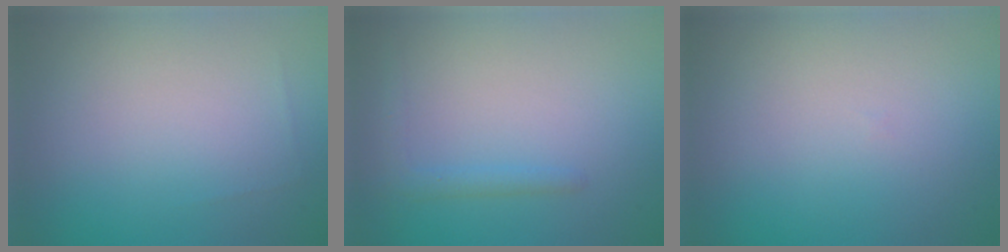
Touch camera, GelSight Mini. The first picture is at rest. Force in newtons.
{"total": 1.4, "press": 1.4, "slide": 0.1}
{"total": 0.0}